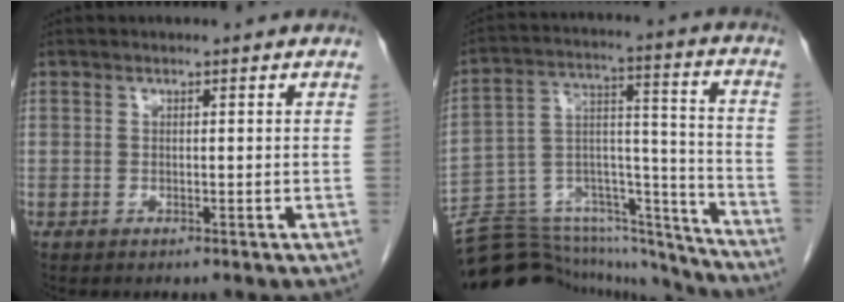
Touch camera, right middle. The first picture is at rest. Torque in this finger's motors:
{"motor_torque": [0.38, -0.34, 1.05, 0.20]}